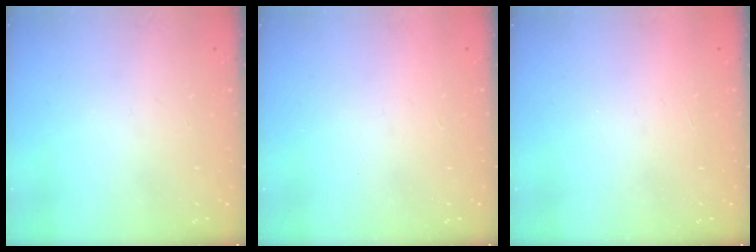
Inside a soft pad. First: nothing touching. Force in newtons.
{"total": 1.6, "press": 1.5, "slide": 0.1}
{"total": 1.5, "press": 1.5, "slide": 0.1}